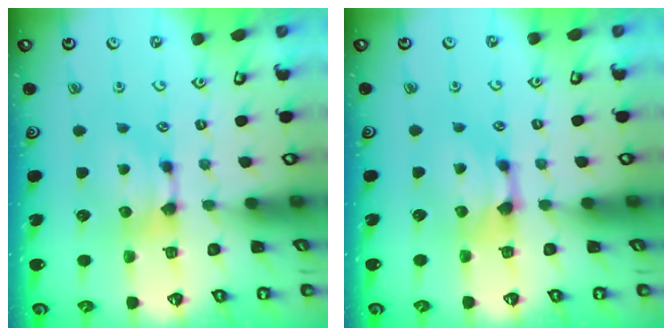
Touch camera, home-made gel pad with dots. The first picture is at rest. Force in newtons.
{"total": 0.8, "press": 0.2, "slide": 0.7}